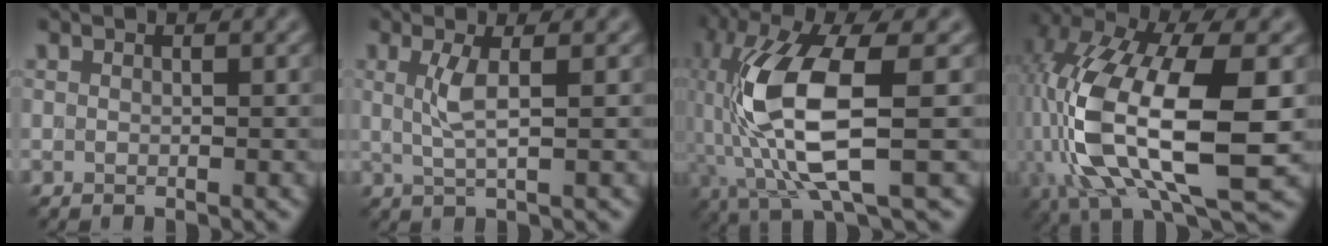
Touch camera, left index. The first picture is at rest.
{"total": 2.5, "force": [0.5, 0.5, 2.4], "torque": [-0.051, -0.002, 0.010]}
{"total": 10.9, "force": [-1.2, 3.4, 10.3], "torque": [-0.223, 0.002, -0.021]}
{"total": 15.2, "force": [-1.9, 6.8, 13.5], "torque": [-0.290, -0.006, -0.035]}